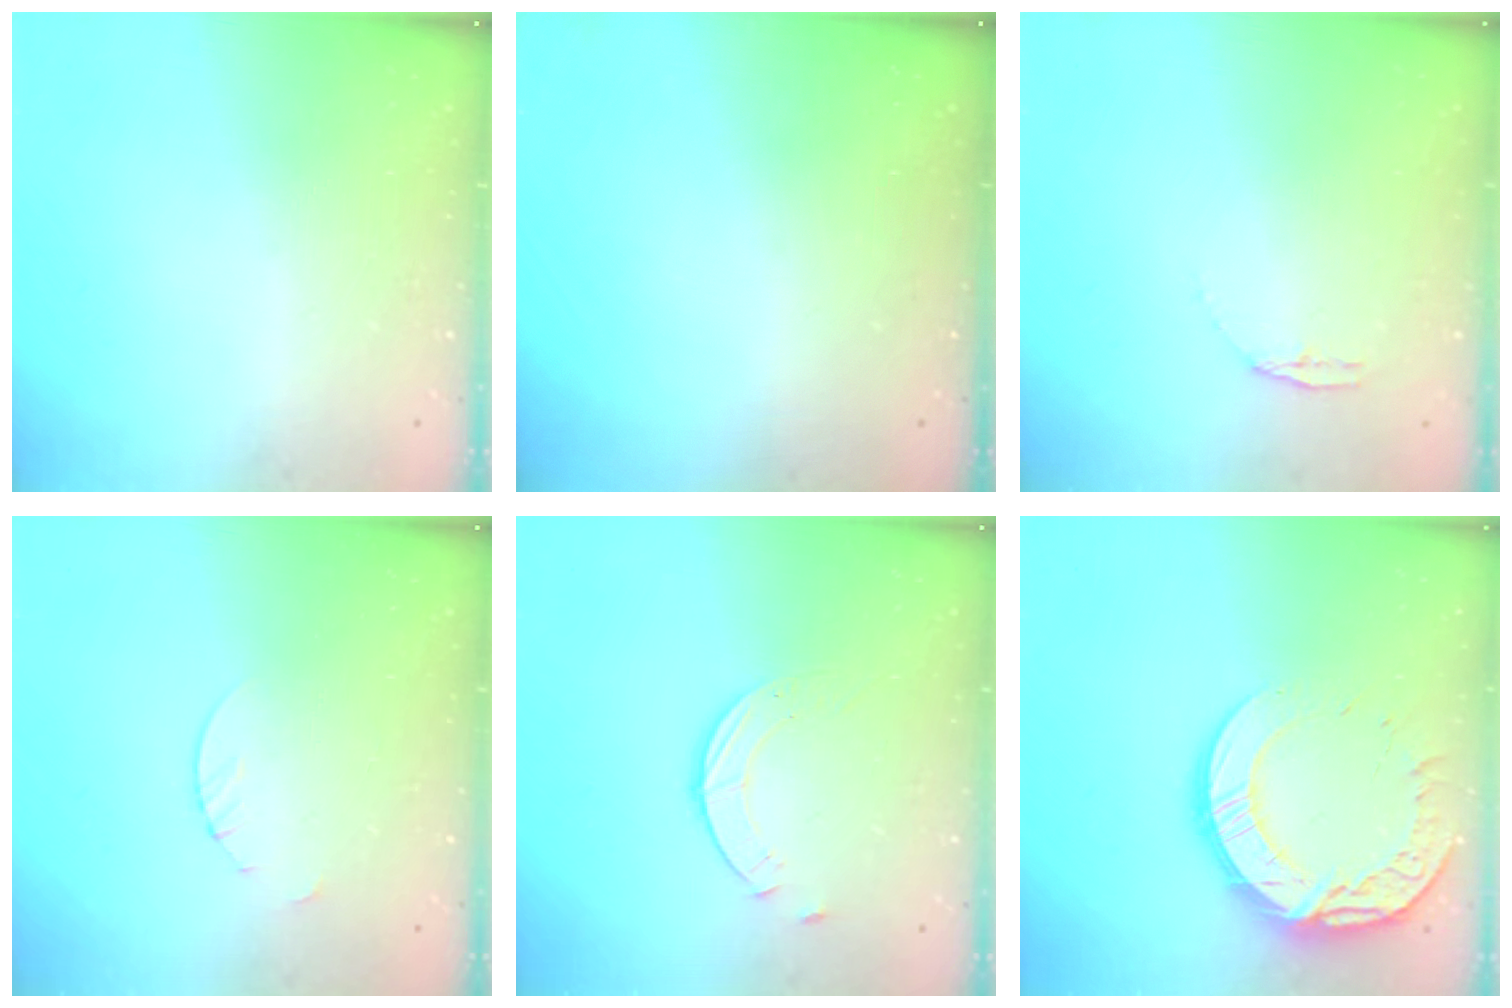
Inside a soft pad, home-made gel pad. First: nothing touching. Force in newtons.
{"total": 0.0}
{"total": 3.4, "press": 3.4, "slide": 0.4}
{"total": 1.9, "press": 1.9, "slide": 0.2}
{"total": 2.3, "press": 2.3, "slide": 0.3}
{"total": 15.6, "press": 15.5, "slide": 1.2}